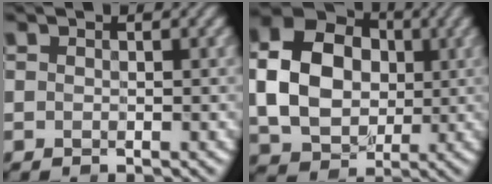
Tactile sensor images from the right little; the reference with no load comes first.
{"total": 10.4, "force": [0.1, 8.3, 6.2], "torque": [-0.139, 0.011, 0.005]}